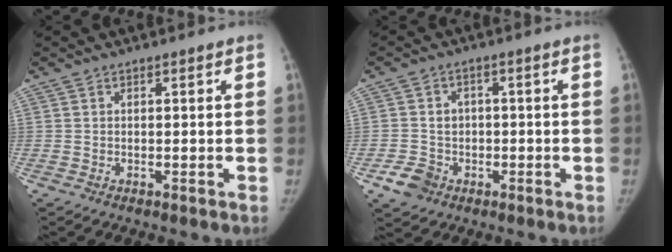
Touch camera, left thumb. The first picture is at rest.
{"total": 5.8, "force": [-2.5, 4.9, 1.7], "torque": [-0.010, 0.016, -0.039]}